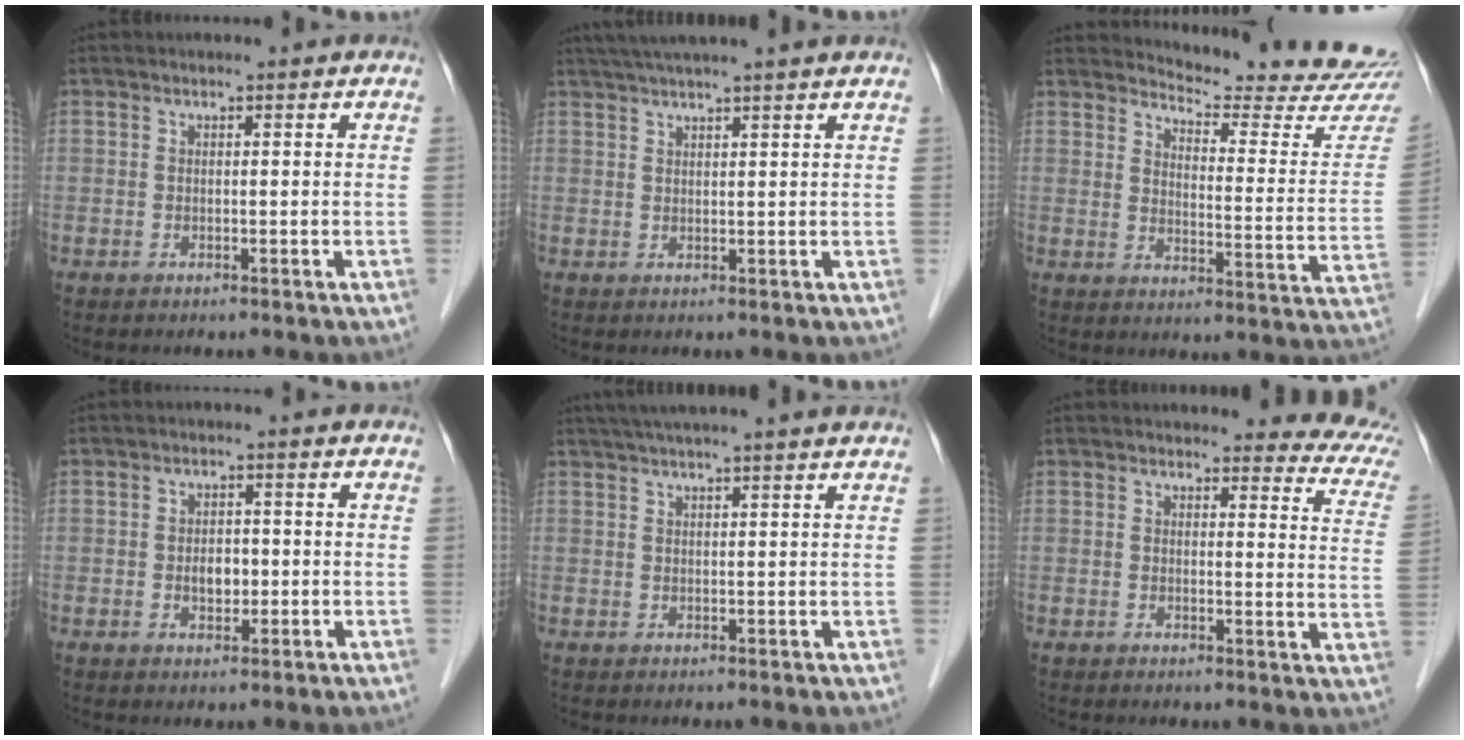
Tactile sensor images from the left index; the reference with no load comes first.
{"total": 8.1, "force": [6.8, -1.1, 4.3], "torque": [-0.065, 0.034, 0.094]}
{"total": 17.7, "force": [17.5, -0.1, 3.1], "torque": [-0.042, -0.123, 0.198]}
{"total": 2.8, "force": [-0.4, 1.9, 2.1], "torque": [-0.032, 0.004, -0.002]}
{"total": 10.1, "force": [8.6, -0.6, 5.3], "torque": [-0.083, 0.036, 0.108]}
{"total": 10.6, "force": [10.0, 2.0, 3.1], "torque": [-0.004, -0.052, 0.073]}